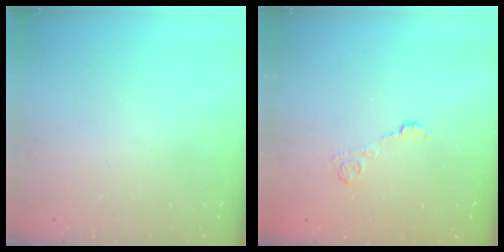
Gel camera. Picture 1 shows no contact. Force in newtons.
{"total": 3.6, "press": 3.4, "slide": 1.2}